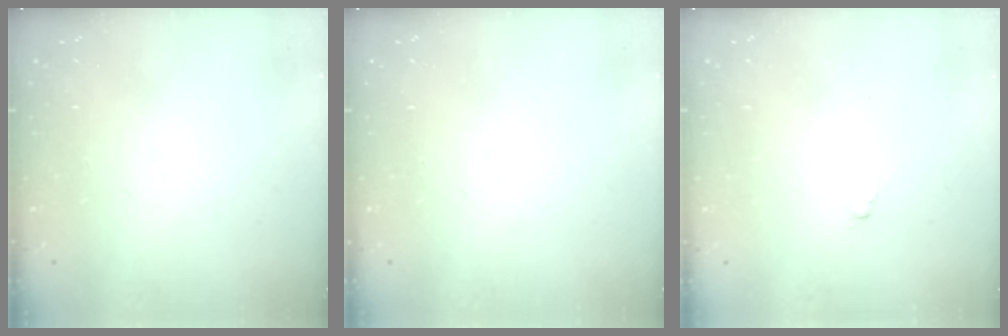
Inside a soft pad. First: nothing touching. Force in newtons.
{"total": 0.0}
{"total": 0.5, "press": 0.4, "slide": 0.4}